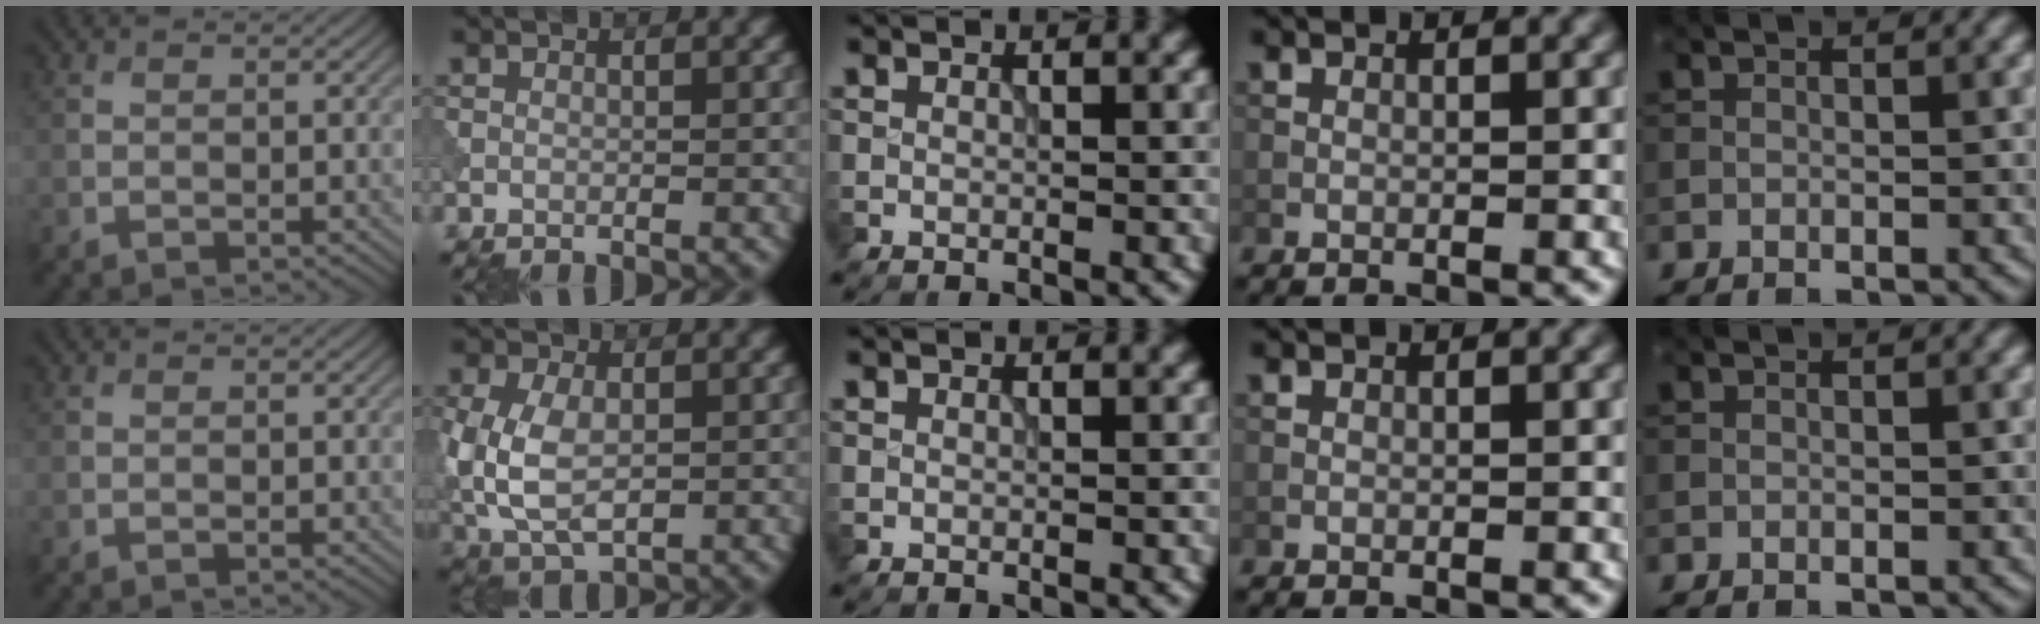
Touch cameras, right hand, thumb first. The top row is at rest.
{"index": {"total": 6.7, "force": [-0.5, 4.3, 5.2], "torque": [-0.124, -0.004, -0.010]}}